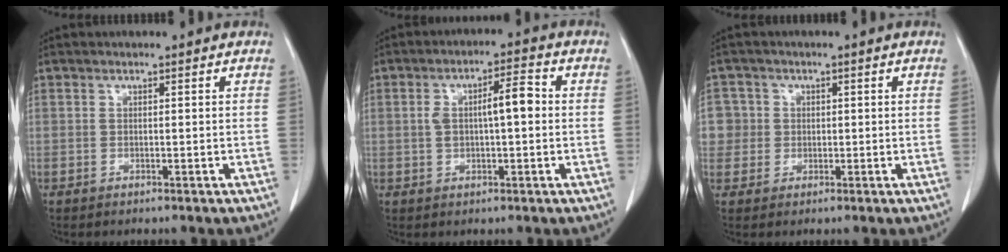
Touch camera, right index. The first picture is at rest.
{"total": 6.2, "force": [0.6, 1.7, 5.9], "torque": [-0.108, 0.024, 0.015]}
{"total": 4.5, "force": [0.5, 4.4, 0.0], "torque": [0.012, 0.018, 0.013]}